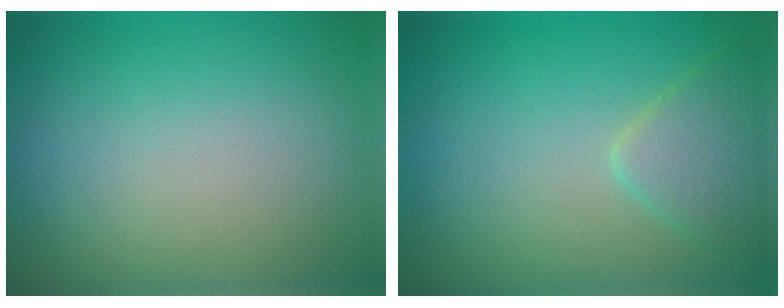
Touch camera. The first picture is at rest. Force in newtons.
{"total": 2.7, "press": 2.7, "slide": 0.2}